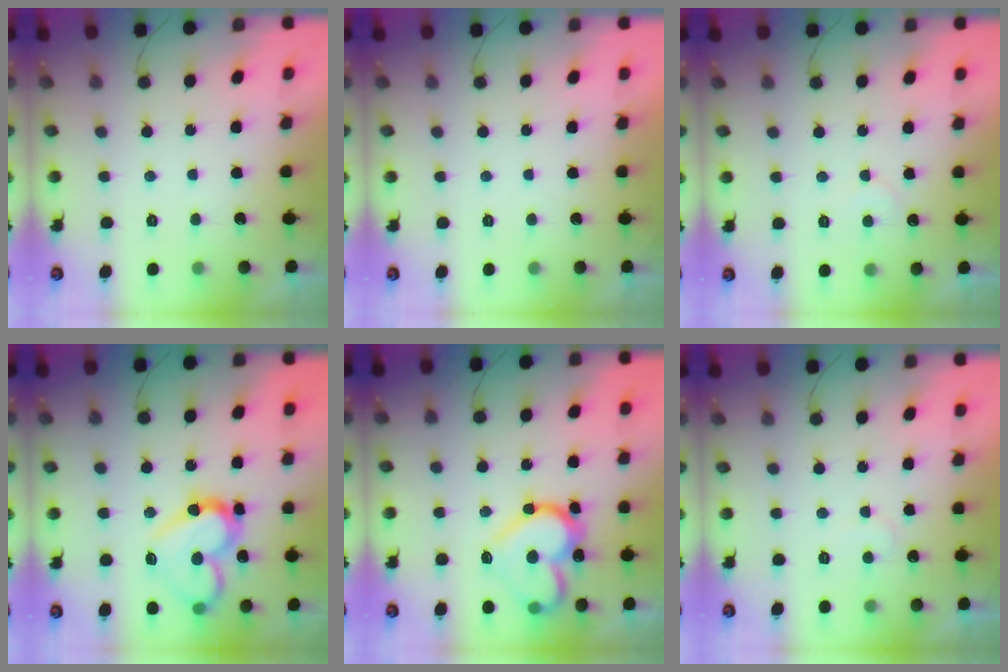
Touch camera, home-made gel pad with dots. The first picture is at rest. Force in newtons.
{"total": 1.8, "press": 1.8, "slide": 0.1}
{"total": 4.9, "press": 4.9, "slide": 0.4}
{"total": 16.5, "press": 16.5, "slide": 1.1}
{"total": 18.6, "press": 18.6, "slide": 1.4}
{"total": 5.1, "press": 5.1, "slide": 0.3}